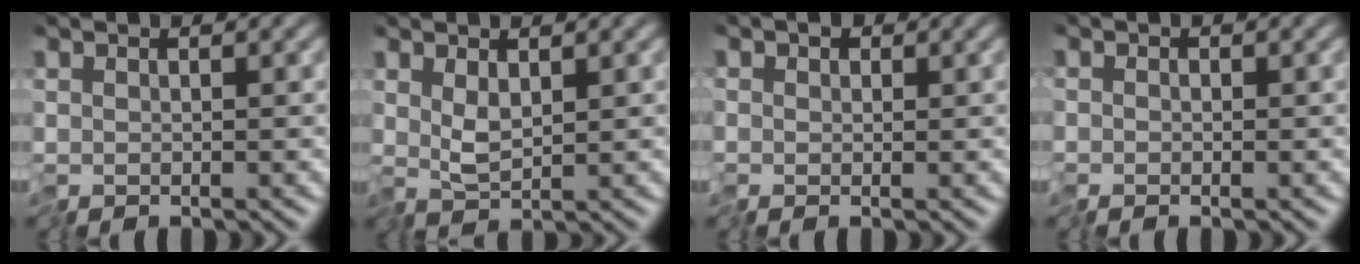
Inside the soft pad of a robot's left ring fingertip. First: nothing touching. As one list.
[{"total": 1.4, "force": [0.4, 0.1, 1.4], "torque": [-0.031, 0.001, 0.009]}, {"total": 1.1, "force": [-0.1, 1.0, 0.4], "torque": [-0.004, 0.003, -0.006]}, {"total": 0.7, "force": [-0.6, 0.3, -0.3], "torque": [0.008, 0.001, -0.012]}]